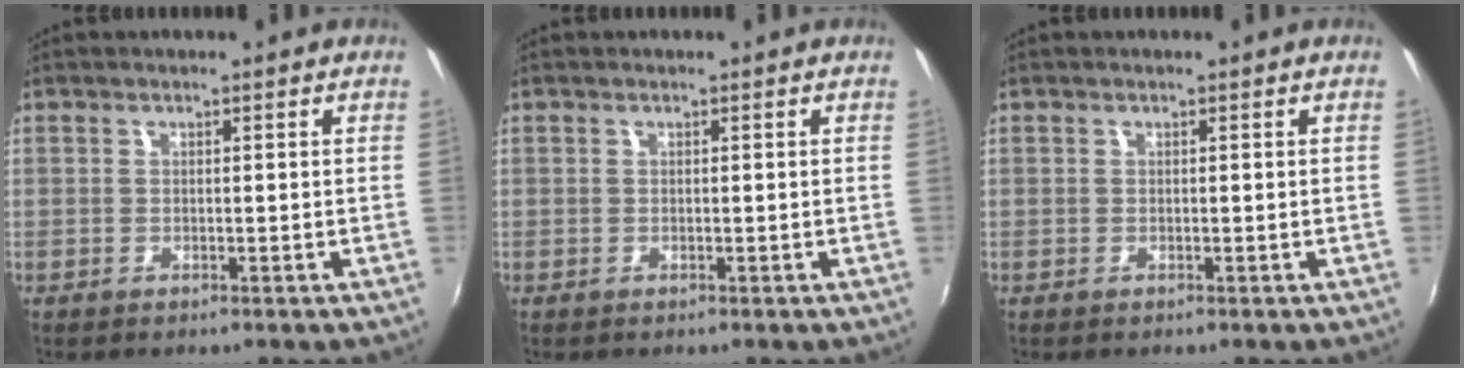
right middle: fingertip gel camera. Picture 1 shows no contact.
{"total": 0.0}
{"total": 0.0}